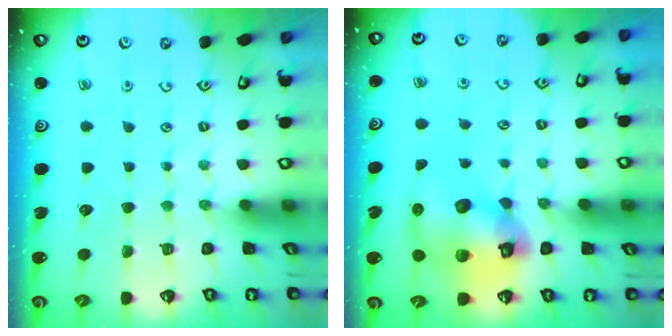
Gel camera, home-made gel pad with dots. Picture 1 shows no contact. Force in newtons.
{"total": 15.4, "press": 15.2, "slide": 2.4}